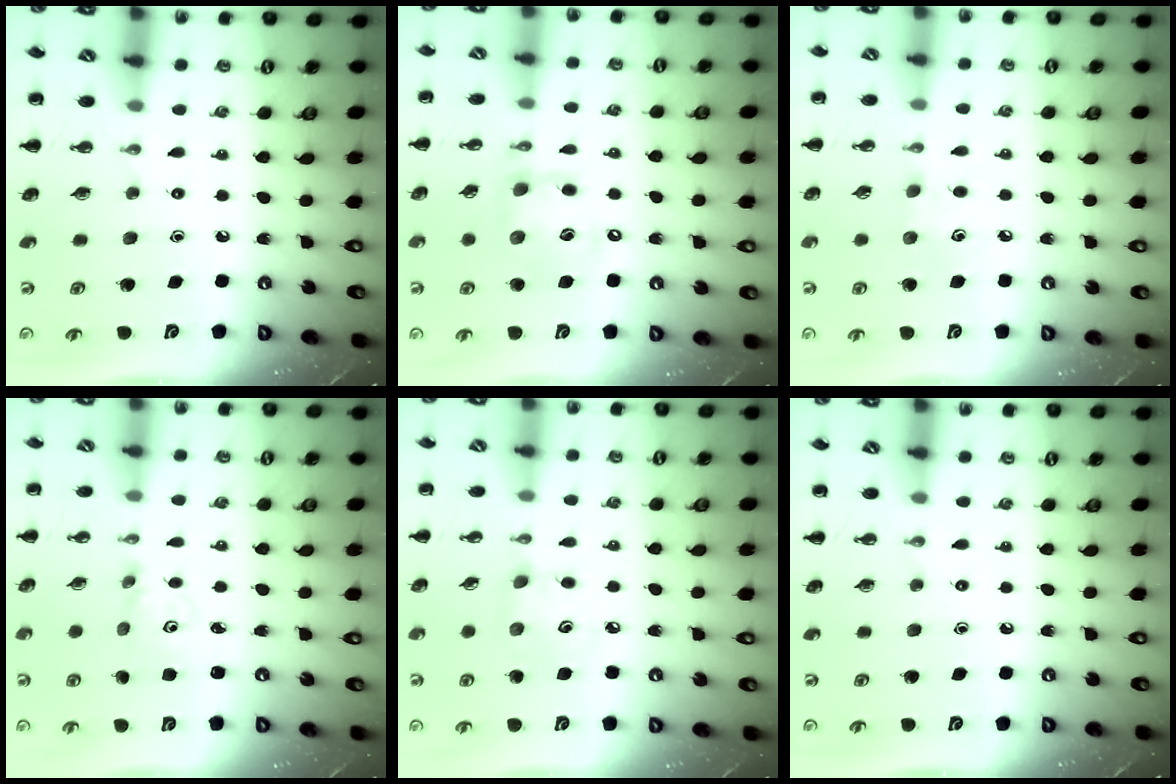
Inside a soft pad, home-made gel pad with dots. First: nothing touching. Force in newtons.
{"total": 12.6, "press": 12.5, "slide": 1.9}
{"total": 4.3, "press": 4.1, "slide": 1.1}
{"total": 2.5, "press": 2.4, "slide": 0.4}
{"total": 4.9, "press": 4.9, "slide": 0.6}
{"total": 0.0}